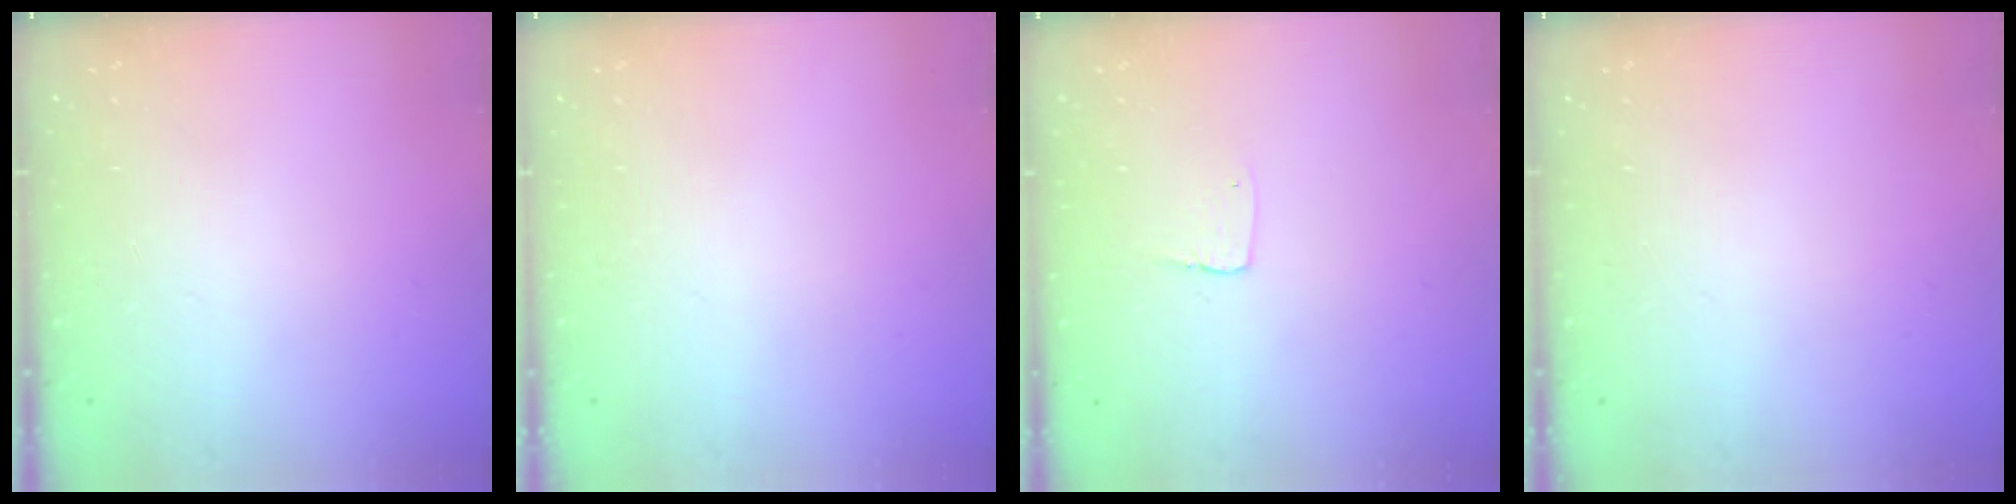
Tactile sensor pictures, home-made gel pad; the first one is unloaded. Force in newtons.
{"total": 0.0}
{"total": 2.9, "press": 2.9, "slide": 0.2}
{"total": 0.0}